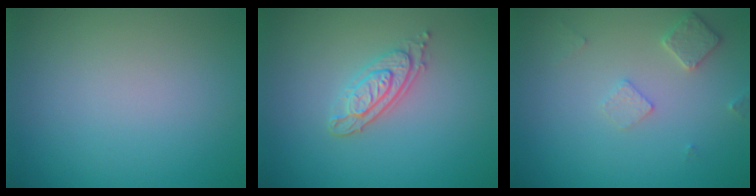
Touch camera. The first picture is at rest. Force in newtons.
{"total": 2.9, "press": 2.6, "slide": 1.4}
{"total": 2.1, "press": 2.1, "slide": 0.3}